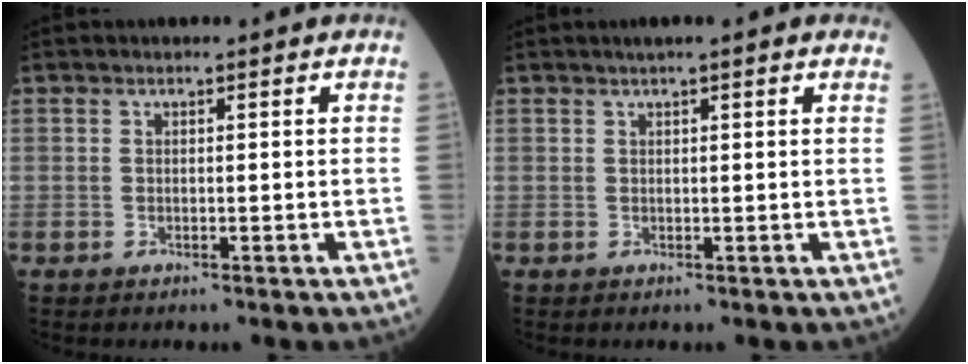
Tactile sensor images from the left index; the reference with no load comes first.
{"total": 3.4, "force": [2.4, 0.3, 2.3], "torque": [-0.031, 0.024, 0.033]}